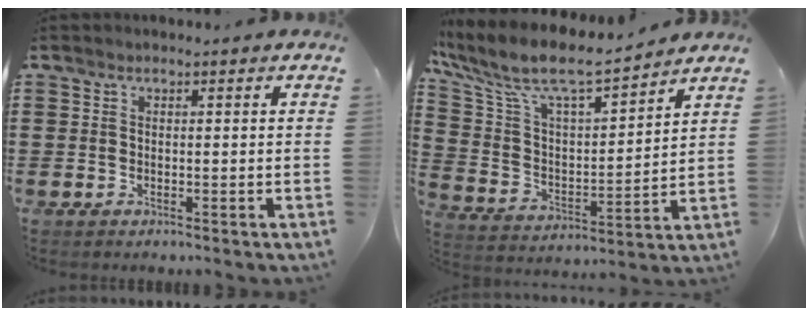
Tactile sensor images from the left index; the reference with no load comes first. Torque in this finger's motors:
{"motor_torque": [1.34, -0.80, 0.97, 0.21]}